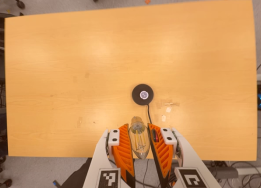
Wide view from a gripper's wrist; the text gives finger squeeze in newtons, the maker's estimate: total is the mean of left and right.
{"total": 13.3, "left": 14.4, "right": 12.2}